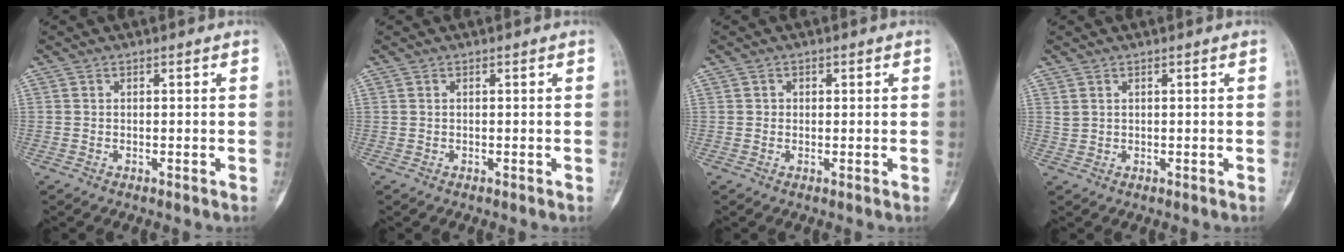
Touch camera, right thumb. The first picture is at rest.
{"total": 0.0}
{"total": 1.0, "force": [0.2, 1.0, 0.2], "torque": [0.004, 0.002, 0.001]}
{"total": 1.0, "force": [0.6, 0.8, 0.4], "torque": [-0.002, -0.002, 0.015]}